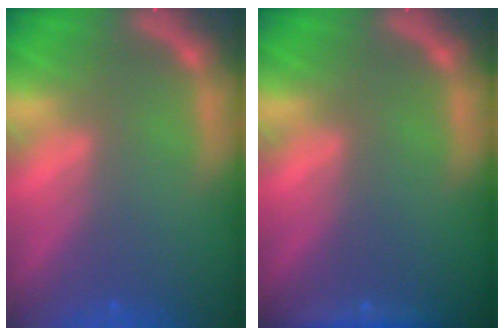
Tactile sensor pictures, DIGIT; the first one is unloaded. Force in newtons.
{"total": 1.9}